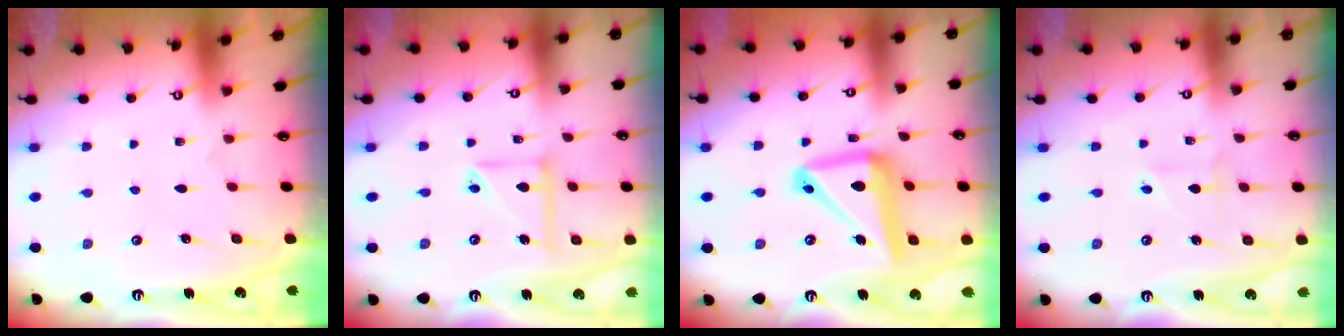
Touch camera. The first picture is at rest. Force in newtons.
{"total": 9.6, "press": 9.6, "slide": 0.8}
{"total": 16.2, "press": 16.1, "slide": 1.8}
{"total": 2.0, "press": 2.0, "slide": 0.5}